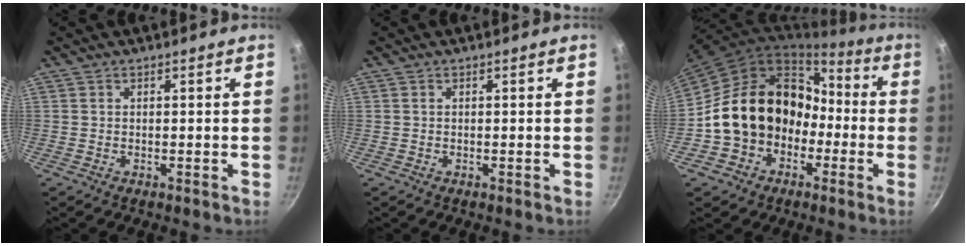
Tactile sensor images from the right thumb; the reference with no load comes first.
{"total": 0.0}
{"total": 18.4, "force": [-3.7, 15.1, 9.8], "torque": [-0.128, 0.074, -0.045]}